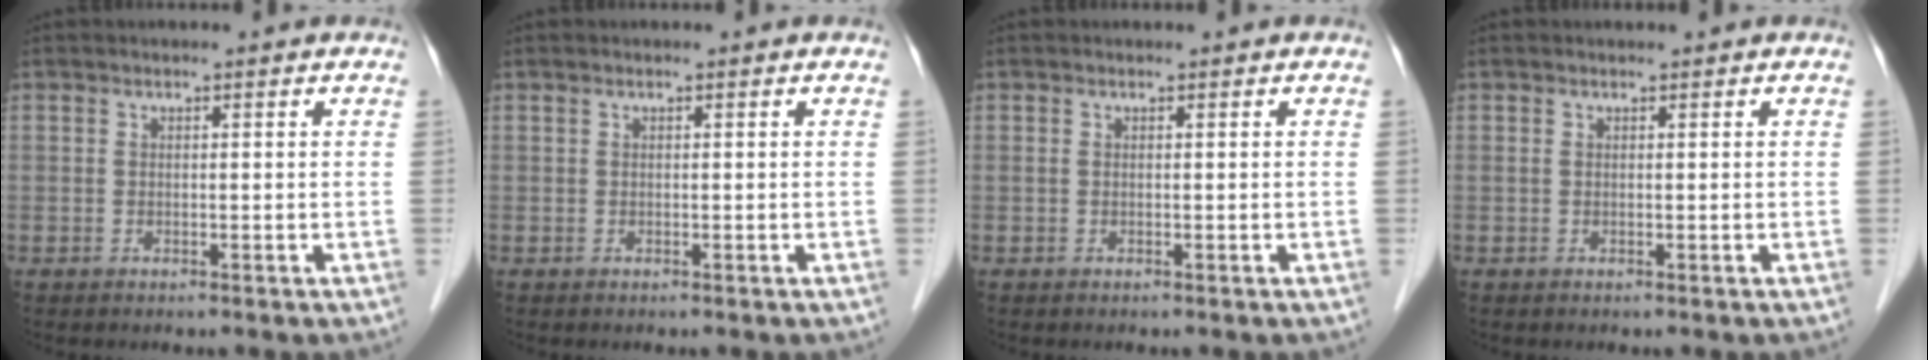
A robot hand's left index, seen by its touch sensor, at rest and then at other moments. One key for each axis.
{"total": 0.0}
{"total": 0.0}
{"total": 0.0}